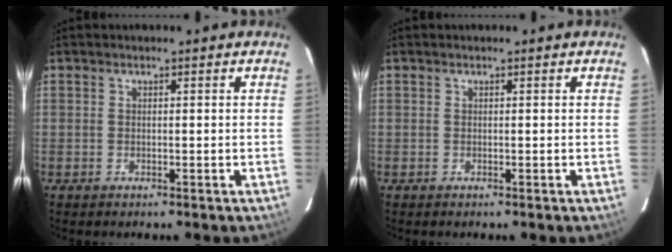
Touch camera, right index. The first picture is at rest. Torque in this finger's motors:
{"motor_torque": [0.00, 0.00, 0.00, 0.01]}